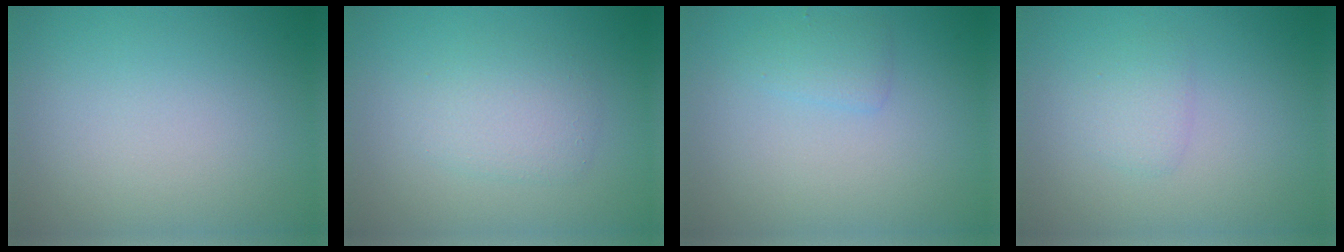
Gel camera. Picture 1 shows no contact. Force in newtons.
{"total": 2.4, "press": 2.4, "slide": 0.1}
{"total": 1.2, "press": 1.2, "slide": 0.1}
{"total": 1.3, "press": 1.3, "slide": 0.0}